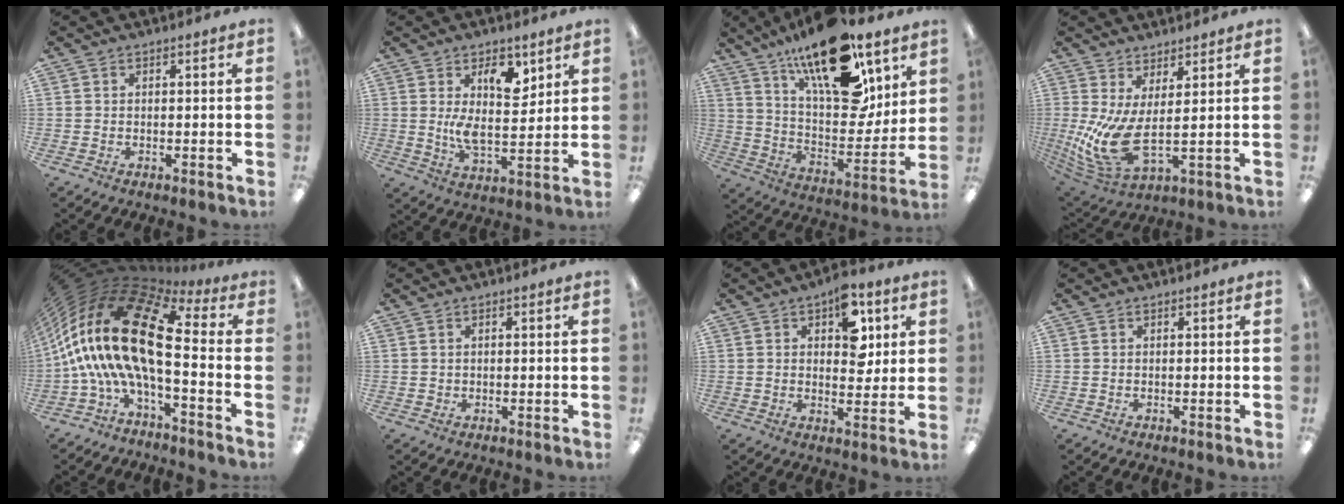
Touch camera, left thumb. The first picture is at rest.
{"total": 10.0, "force": [4.3, 4.9, 7.5], "torque": [-0.110, -0.020, 0.074]}
{"total": 23.1, "force": [15.0, 9.5, 14.7], "torque": [-0.225, -0.096, 0.255]}
{"total": 11.1, "force": [0.4, 3.8, 10.4], "torque": [-0.236, -0.038, 0.011]}
{"total": 22.4, "force": [0.2, 10.4, 19.8], "torque": [-0.415, -0.016, 0.005]}
{"total": 0.5, "force": [0.1, 0.5, 0.1], "torque": [-0.002, 0.004, 0.001]}
{"total": 11.3, "force": [4.4, 6.6, 8.0], "torque": [-0.089, -0.012, 0.073]}
{"total": 0.0}